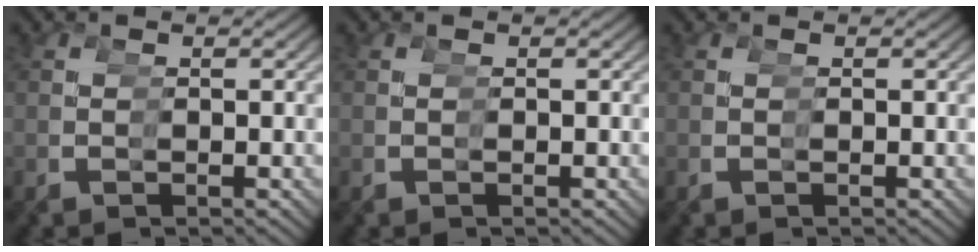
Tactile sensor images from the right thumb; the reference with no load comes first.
{"total": 0.0}
{"total": 0.0}